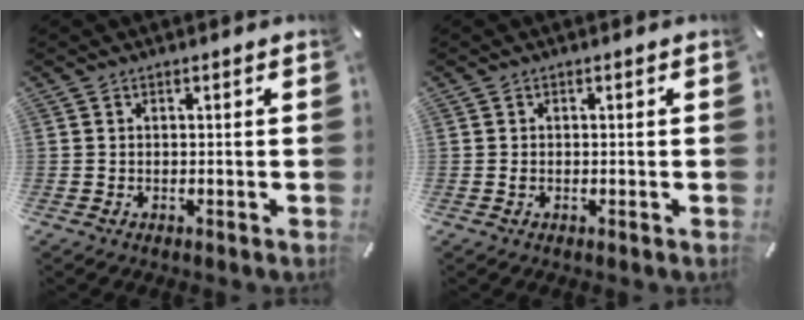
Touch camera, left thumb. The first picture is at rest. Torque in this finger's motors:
{"motor_torque": [-0.02, 0.14, -0.06, -0.04, 0.00]}